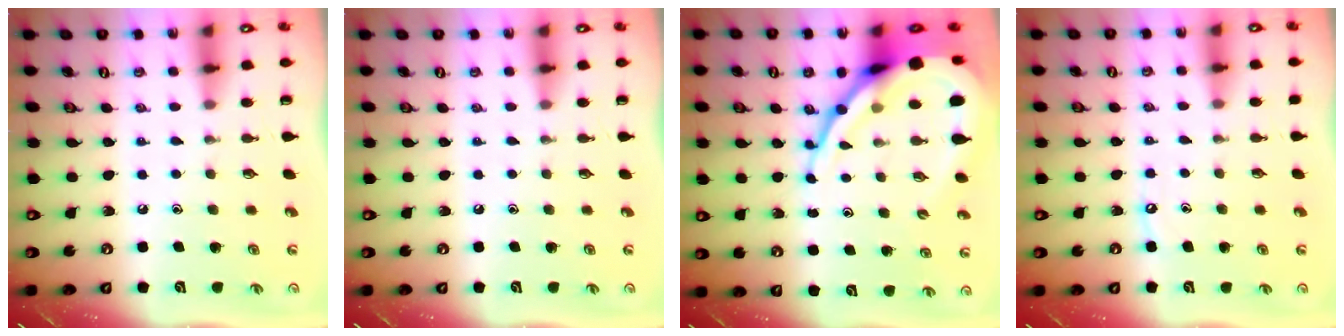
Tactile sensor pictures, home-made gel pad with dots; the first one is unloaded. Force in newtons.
{"total": 0.0}
{"total": 19.1, "press": 18.9, "slide": 2.0}
{"total": 2.6, "press": 2.6, "slide": 0.4}